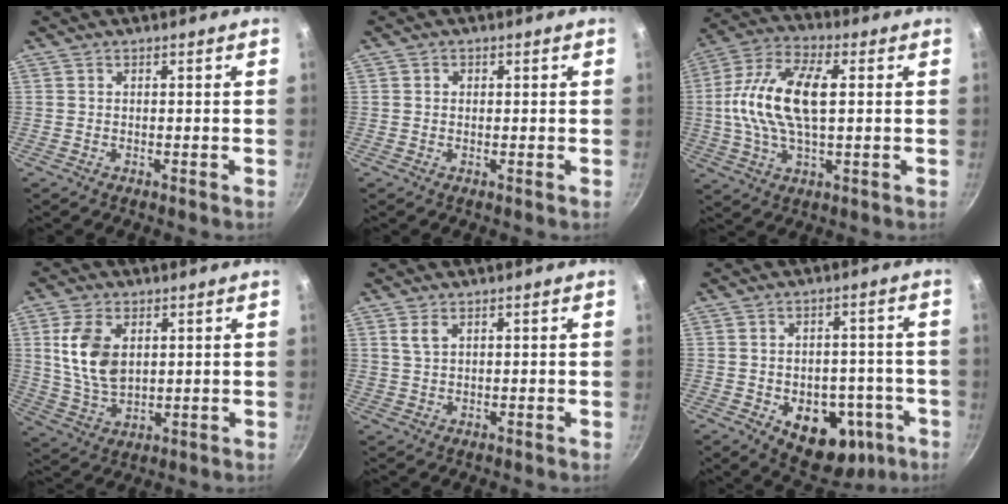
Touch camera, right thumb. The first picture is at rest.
{"total": 0.9, "force": [0.2, 0.8, 0.3], "torque": [-0.003, 0.002, 0.002]}
{"total": 15.7, "force": [1.6, 7.3, 13.8], "torque": [-0.271, 0.019, 0.015]}
{"total": 10.9, "force": [2.6, 6.7, 8.2], "torque": [-0.150, -0.020, 0.058]}
{"total": 2.7, "force": [1.3, 1.6, 1.8], "torque": [-0.029, -0.003, 0.027]}
{"total": 14.7, "force": [-5.2, 9.9, 9.6], "torque": [-0.086, 0.020, -0.054]}